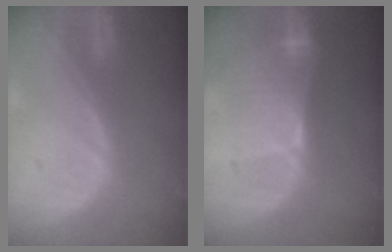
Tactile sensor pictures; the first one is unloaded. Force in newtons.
{"total": 6.6, "press": 6.5, "slide": 1.1}